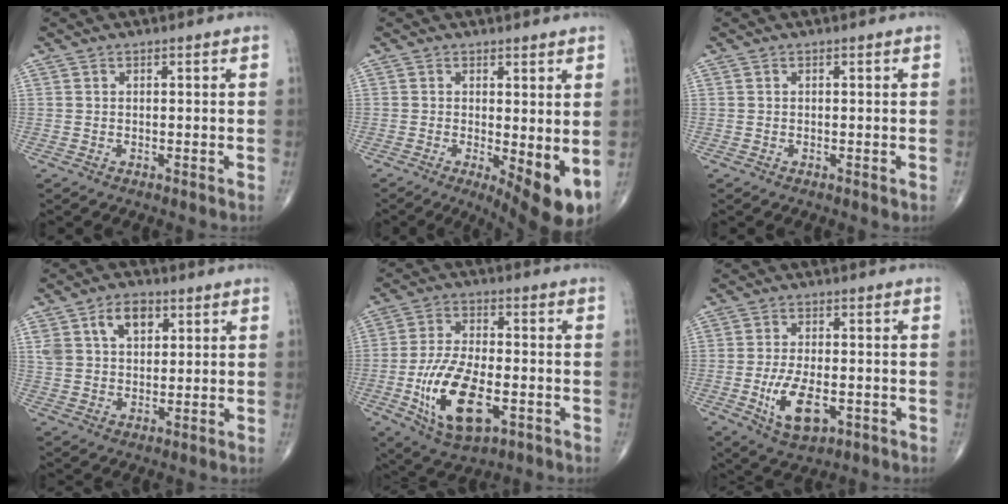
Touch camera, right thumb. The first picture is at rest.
{"total": 9.3, "force": [-1.0, 3.1, 8.7], "torque": [-0.122, -0.023, -0.007]}
{"total": 0.0}
{"total": 8.7, "force": [3.7, 5.6, 5.5], "torque": [-0.074, -0.003, 0.067]}
{"total": 15.6, "force": [-4.7, 7.5, 12.8], "torque": [-0.239, 0.008, -0.077]}
{"total": 9.2, "force": [-2.8, 4.5, 7.5], "torque": [-0.133, -0.002, -0.038]}